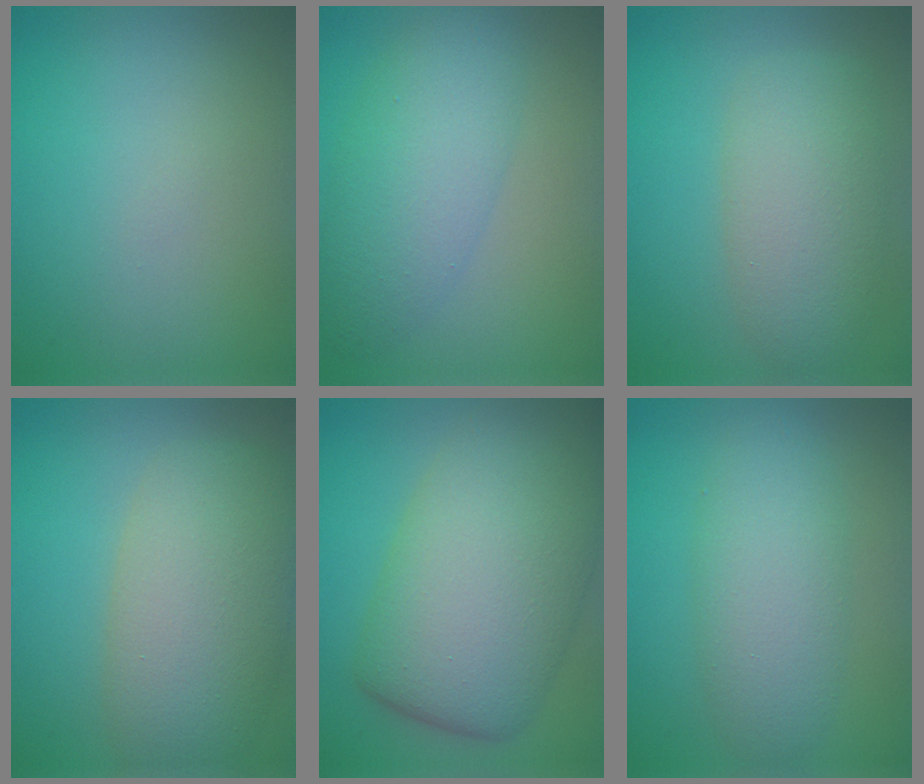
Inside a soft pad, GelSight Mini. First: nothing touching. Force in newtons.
{"total": 5.3, "press": 5.3, "slide": 0.1}
{"total": 5.1, "press": 5.1, "slide": 0.6}
{"total": 8.0, "press": 8.0, "slide": 0.6}
{"total": 12.2, "press": 12.1, "slide": 0.7}
{"total": 4.9, "press": 4.9, "slide": 0.1}